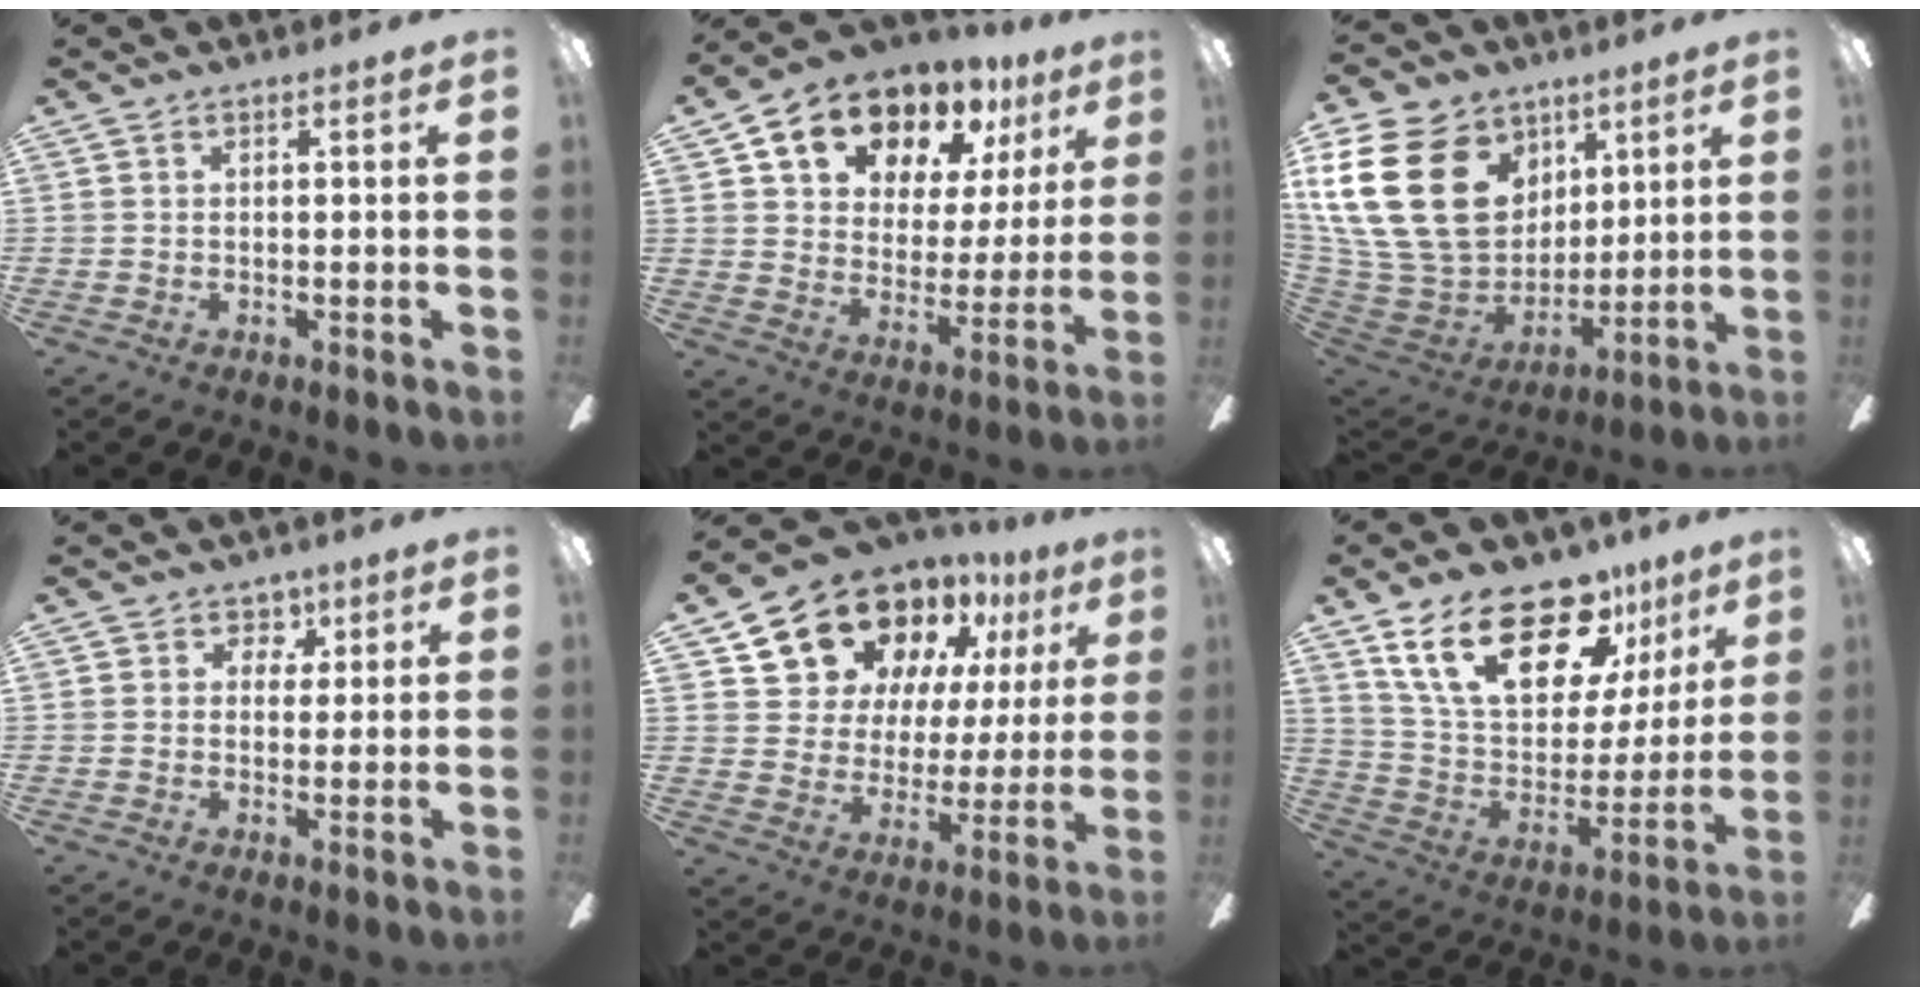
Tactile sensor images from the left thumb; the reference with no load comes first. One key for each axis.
{"total": 14.7, "fx": 11.1, "fy": 8.2, "fz": 5.0, "tx": -0.093, "ty": -0.077, "tz": 0.201}
{"total": 27.4, "fx": 8.6, "fy": 20.3, "fz": 16.2, "tx": -0.344, "ty": -0.019, "tz": 0.176}
{"total": 4.3, "fx": 2.2, "fy": 3.6, "fz": 1.1, "tx": -0.001, "ty": -0.009, "tz": 0.033}
{"total": 15.7, "fx": 12.4, "fy": 8.5, "fz": 4.6, "tx": -0.105, "ty": -0.093, "tz": 0.227}
{"total": 24.4, "fx": 15.2, "fy": 11.6, "fz": 15.0, "tx": -0.259, "ty": -0.085, "tz": 0.271}